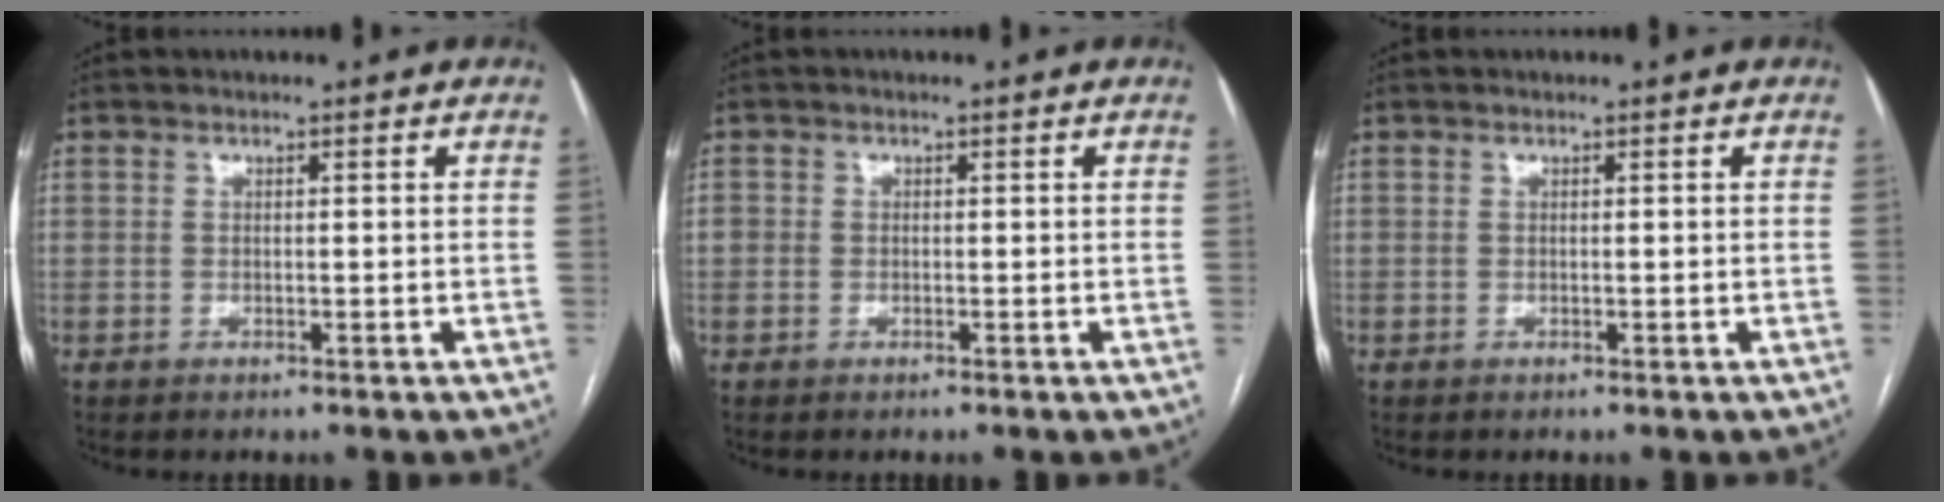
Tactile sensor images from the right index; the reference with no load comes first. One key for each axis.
{"total": 1.4, "fx": -0.1, "fy": 1.4, "fz": 0.4, "tx": -0.001, "ty": 0.010, "tz": 0.000}
{"total": 0.0}